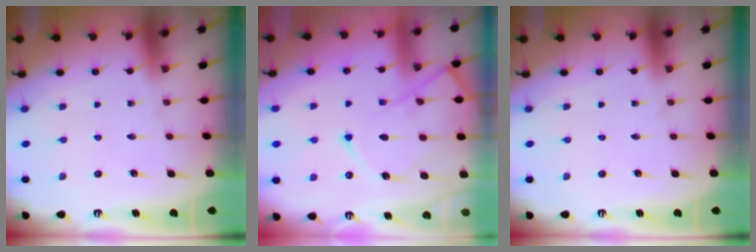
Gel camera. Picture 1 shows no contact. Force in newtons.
{"total": 12.8, "press": 12.8, "slide": 1.3}
{"total": 0.0}